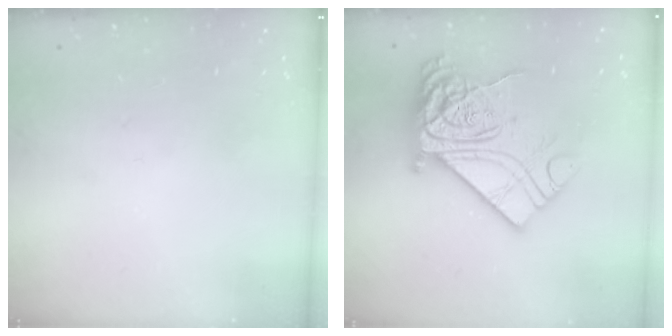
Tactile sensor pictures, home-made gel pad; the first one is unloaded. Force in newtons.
{"total": 22.9, "press": 22.8, "slide": 2.0}